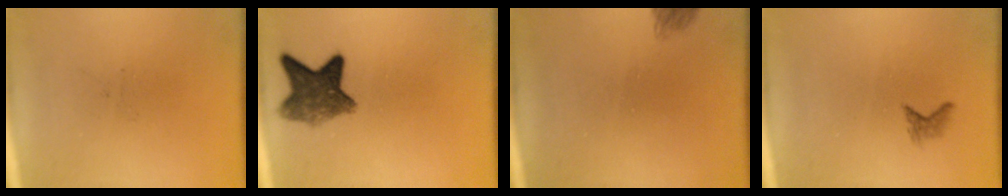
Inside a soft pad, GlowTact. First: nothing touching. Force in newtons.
{"total": 7.5}
{"total": 1.4}
{"total": 1.0}